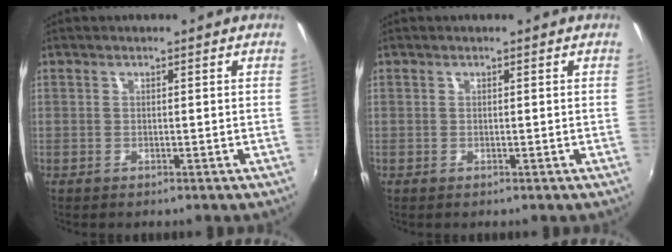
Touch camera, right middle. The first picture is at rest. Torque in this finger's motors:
{"motor_torque": [0.10, 0.00, 0.03, 0.00]}